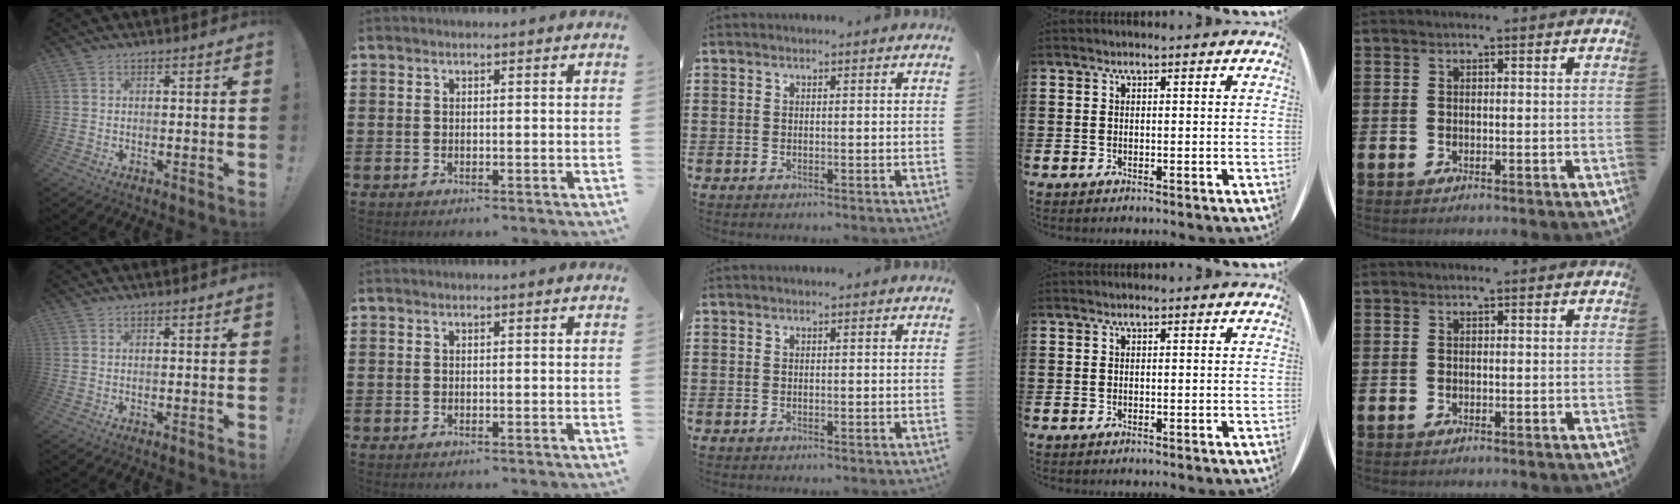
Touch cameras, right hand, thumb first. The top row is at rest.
{}